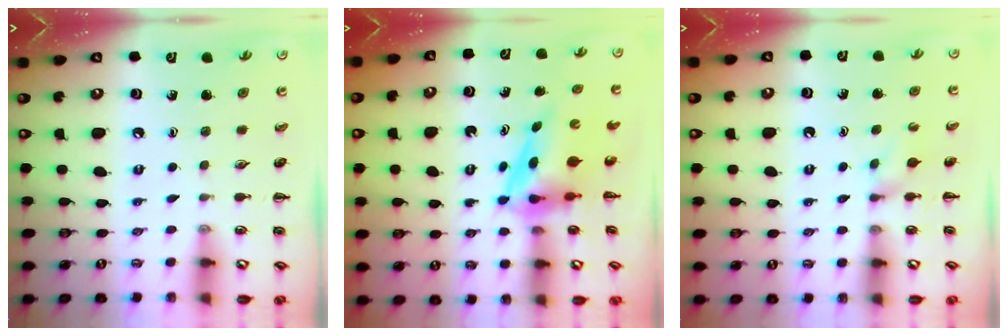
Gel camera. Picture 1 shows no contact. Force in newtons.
{"total": 4.0, "press": 3.9, "slide": 0.7}
{"total": 2.9, "press": 2.7, "slide": 1.0}